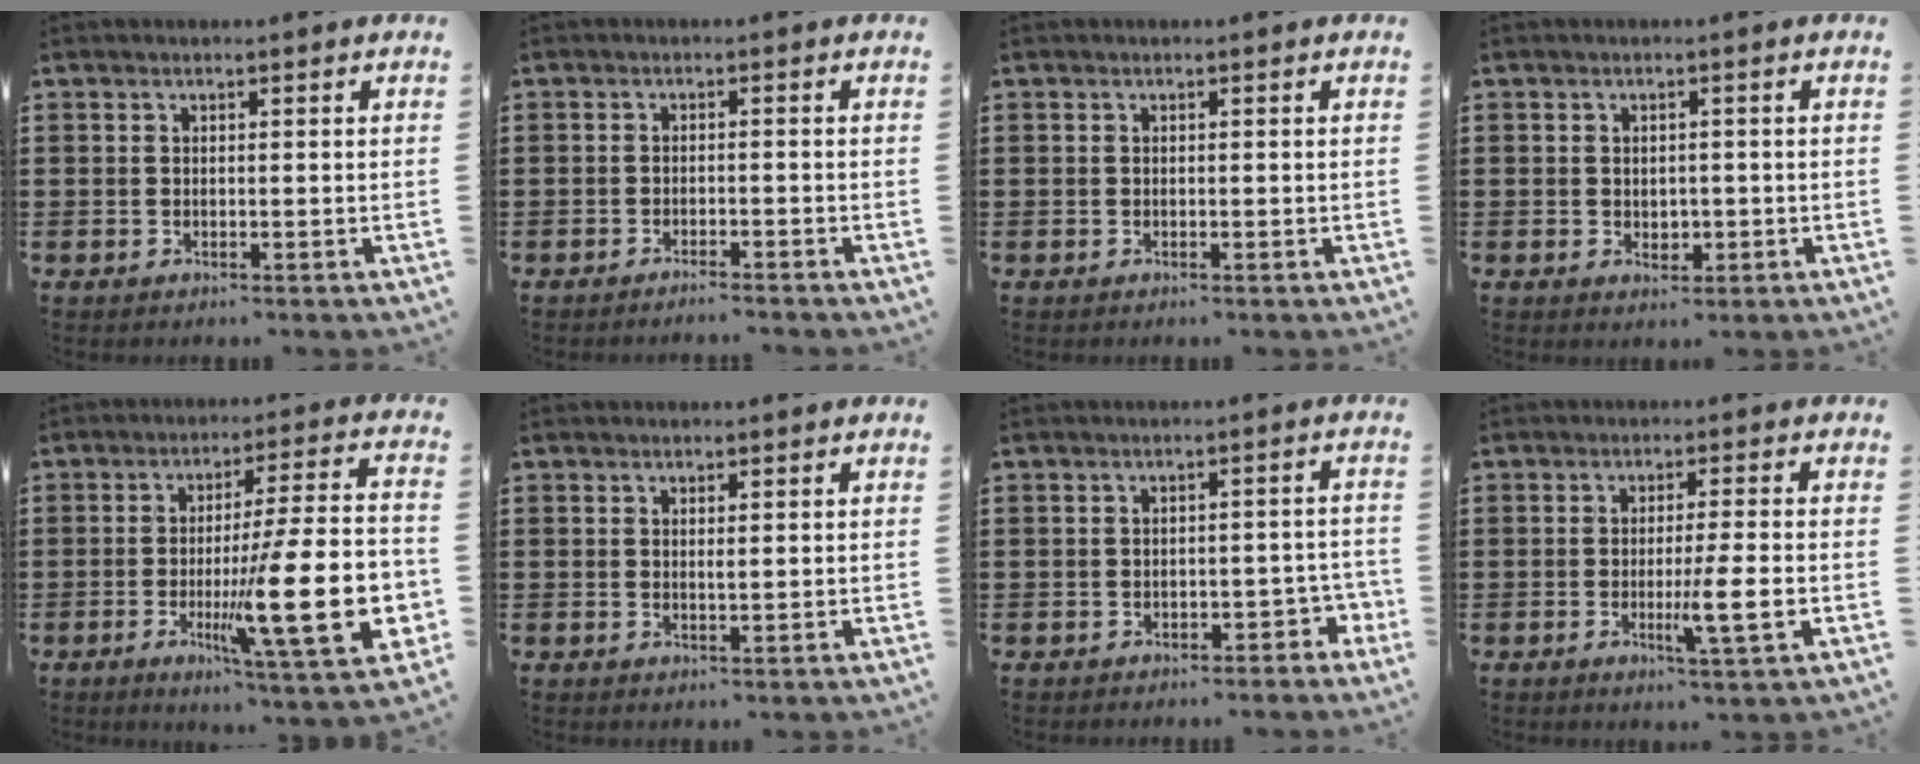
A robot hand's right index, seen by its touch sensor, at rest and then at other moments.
{"total": 1.4, "force": [-1.4, -0.2, 0.3], "torque": [-0.006, 0.003, -0.027]}
{"total": 0.0}
{"total": 1.6, "force": [-0.2, 1.4, 0.8], "torque": [-0.009, 0.004, -0.007]}
{"total": 20.6, "force": [-4.6, 4.3, 19.6], "torque": [-0.323, -0.013, -0.065]}
{"total": 0.9, "force": [0.3, 0.2, 0.9], "torque": [-0.018, 0.000, 0.005]}
{"total": 2.2, "force": [-1.7, 1.1, 0.9], "torque": [-0.022, 0.004, -0.037]}
{"total": 5.8, "force": [-1.4, -0.1, 5.6], "torque": [-0.092, -0.013, -0.023]}